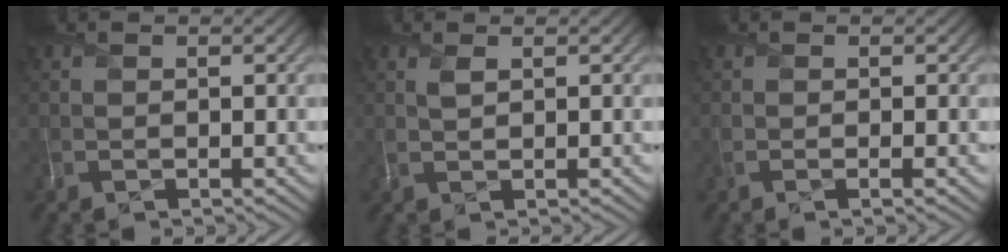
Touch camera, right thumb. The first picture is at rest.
{"total": 1.2, "force": [1.0, 0.0, 0.7], "torque": [-0.015, 0.007, 0.020]}
{"total": 0.9, "force": [-0.1, -0.1, 0.9], "torque": [-0.010, 0.003, -0.006]}